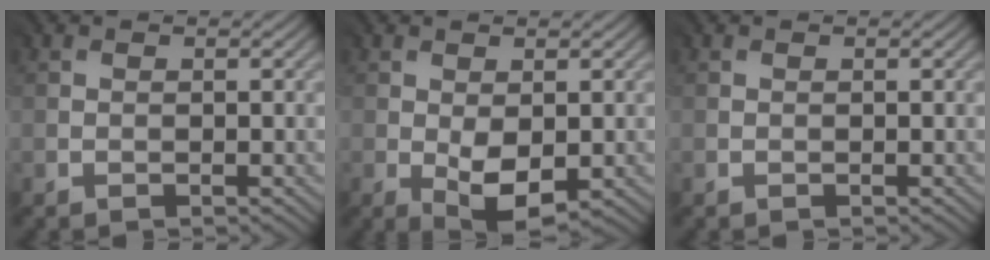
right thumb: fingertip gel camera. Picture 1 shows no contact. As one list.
[{"total": 5.1, "force": [-0.9, 2.8, 4.2], "torque": [-0.087, -0.011, -0.010]}, {"total": 0.0}]